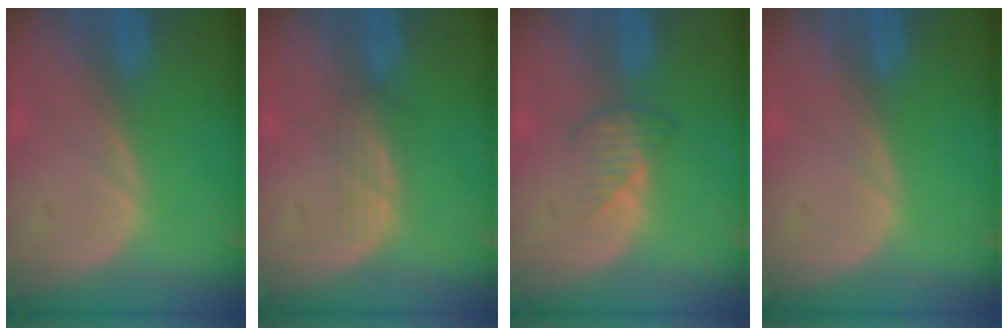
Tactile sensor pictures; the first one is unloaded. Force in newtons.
{"total": 2.4, "press": 2.4, "slide": 0.5}
{"total": 2.8, "press": 2.7, "slide": 0.8}
{"total": 0.0}